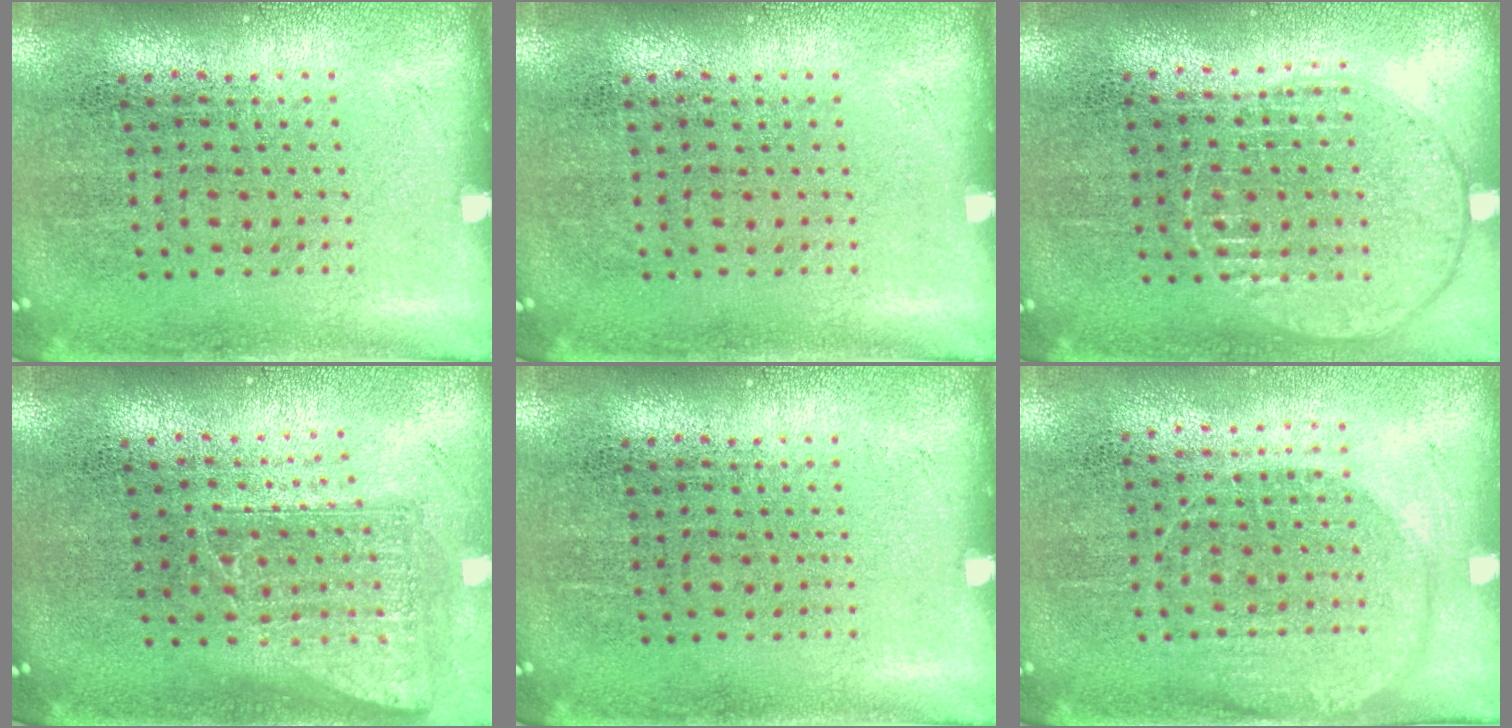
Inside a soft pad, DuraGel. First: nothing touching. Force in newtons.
{"total": 0.0}
{"total": 1.0, "press": 0.9, "slide": 0.4}
{"total": 1.6, "press": 1.3, "slide": 1.0}
{"total": 0.0}
{"total": 1.5, "press": 1.4, "slide": 0.8}